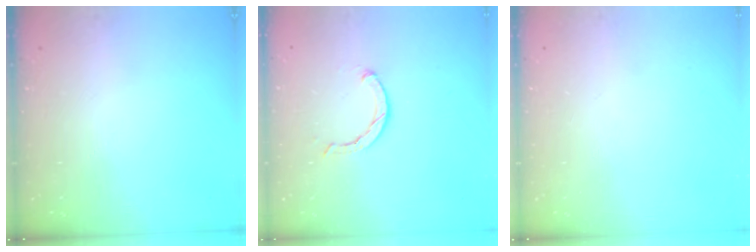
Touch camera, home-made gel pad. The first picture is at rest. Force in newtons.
{"total": 3.3, "press": 3.2, "slide": 0.7}
{"total": 0.0}